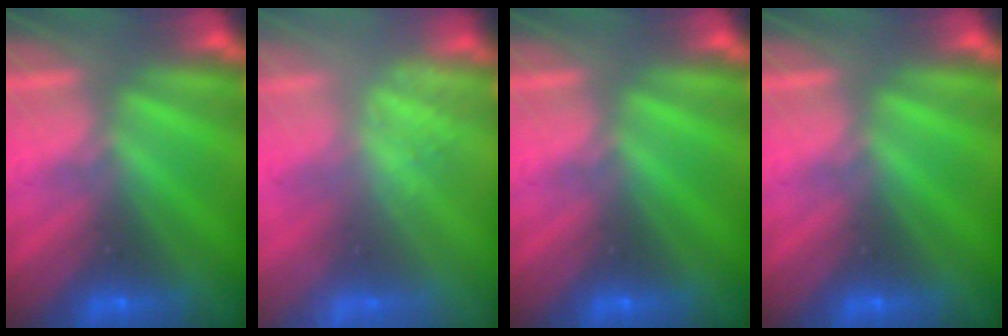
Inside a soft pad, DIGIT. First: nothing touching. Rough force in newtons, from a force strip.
{"total": 2.2}
{"total": 0.0}
{"total": 0.0}